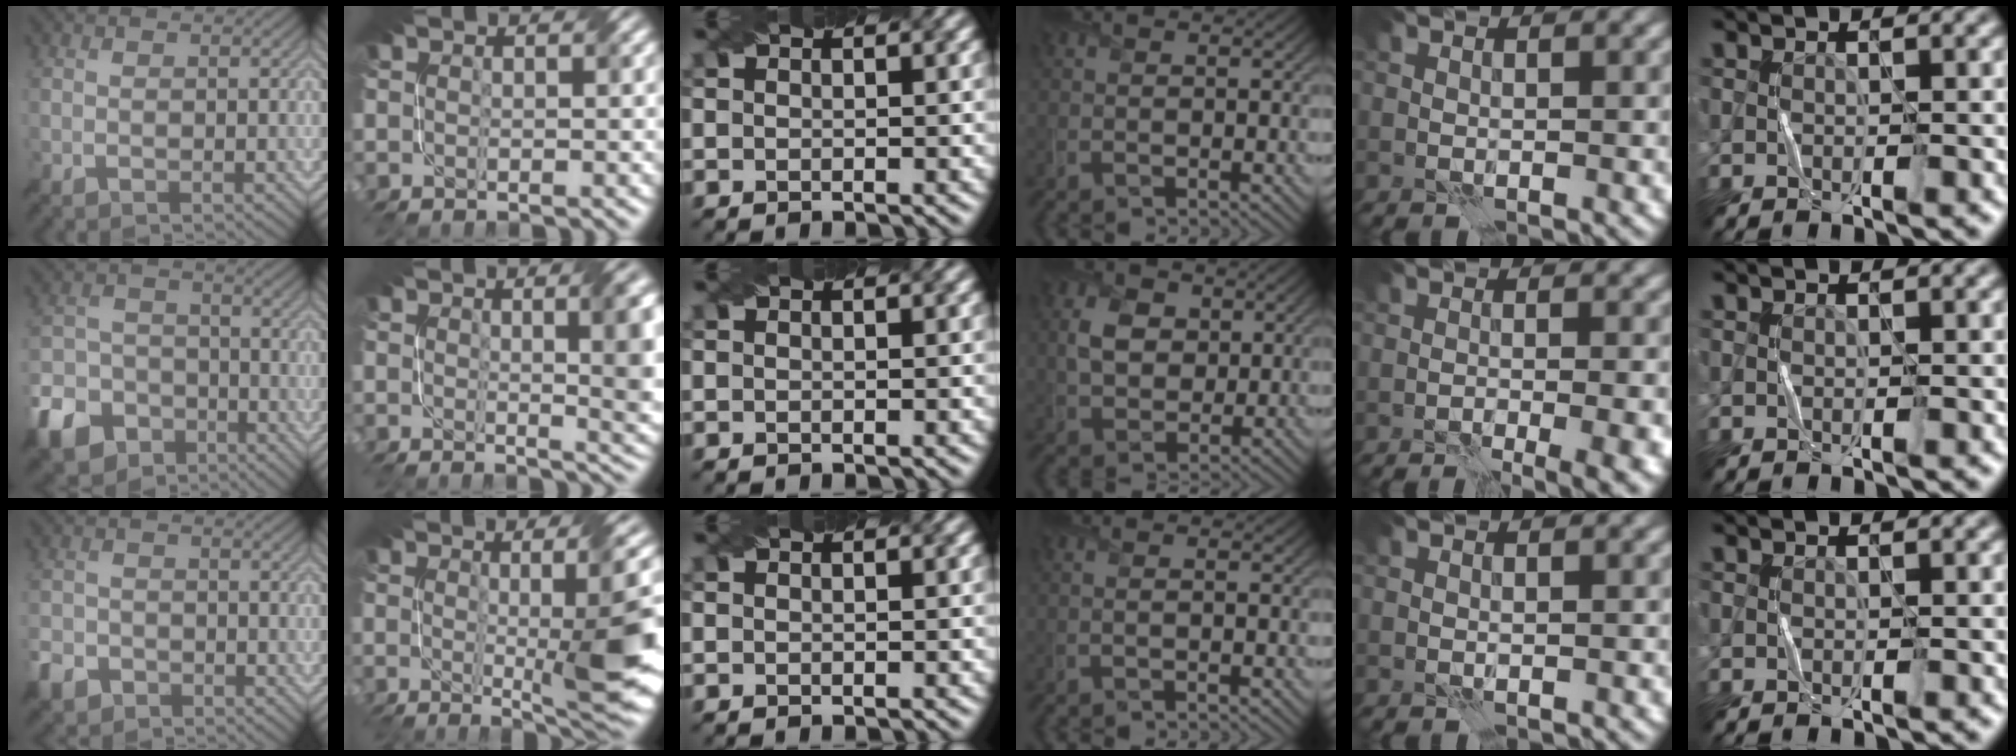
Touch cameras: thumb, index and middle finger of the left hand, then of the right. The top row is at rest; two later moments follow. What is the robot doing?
{"motion": "fold", "object": "bubble wrap"}